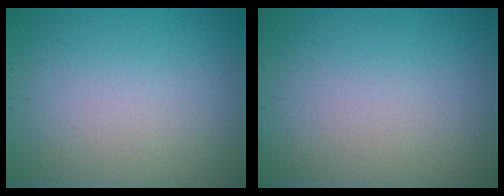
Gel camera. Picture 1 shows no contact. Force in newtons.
{"total": 0.0}